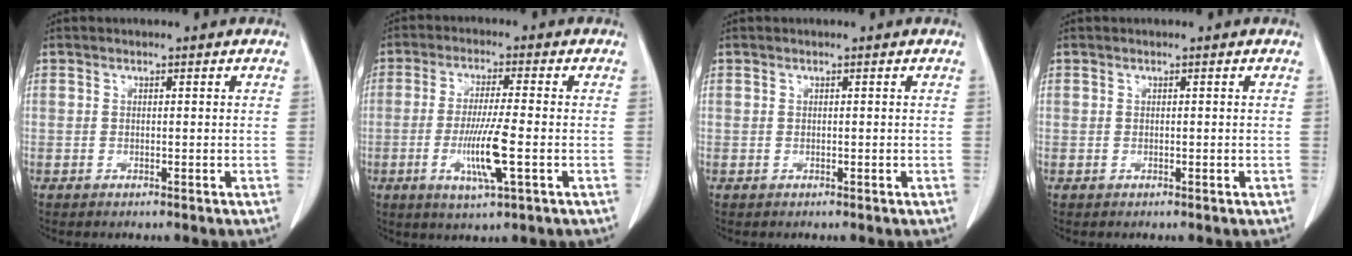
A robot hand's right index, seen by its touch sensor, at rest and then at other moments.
{"total": 8.2, "force": [-2.2, 0.1, 7.9], "torque": [-0.150, -0.015, -0.042]}
{"total": 0.0}
{"total": 0.0}